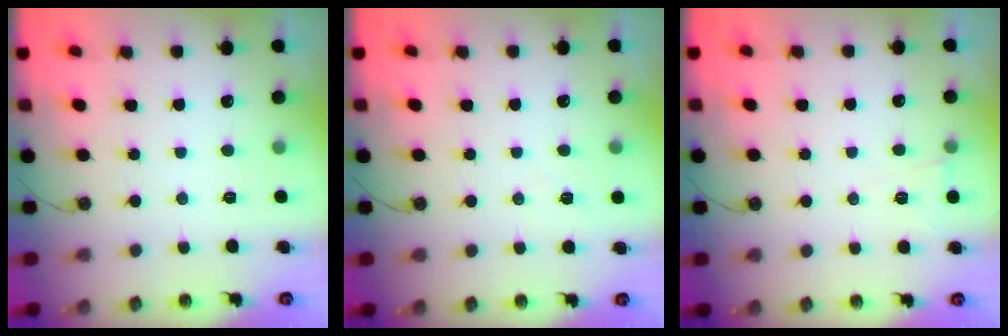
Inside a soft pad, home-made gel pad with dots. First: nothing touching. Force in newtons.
{"total": 5.0, "press": 3.5, "slide": 3.5}
{"total": 5.6, "press": 3.6, "slide": 4.4}